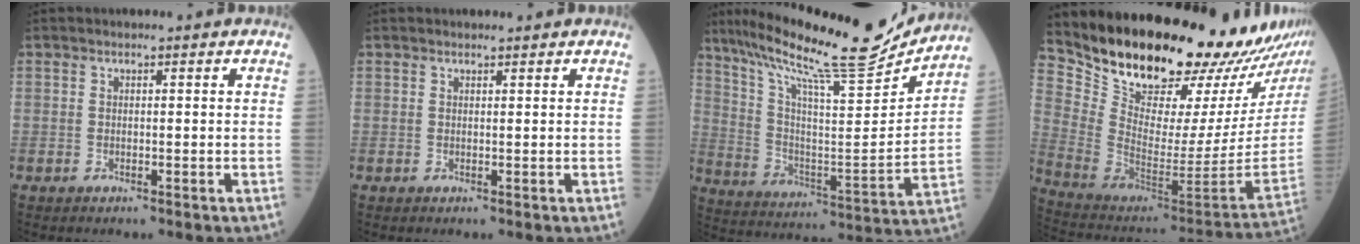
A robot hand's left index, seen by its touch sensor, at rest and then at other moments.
{"total": 1.1, "force": [1.0, 0.0, 0.2], "torque": [-0.006, 0.003, 0.018]}
{"total": 23.6, "force": [20.8, 1.4, 11.2], "torque": [-0.207, -0.030, 0.320]}
{"total": 28.3, "force": [24.8, 2.8, 13.3], "torque": [-0.225, -0.115, 0.365]}